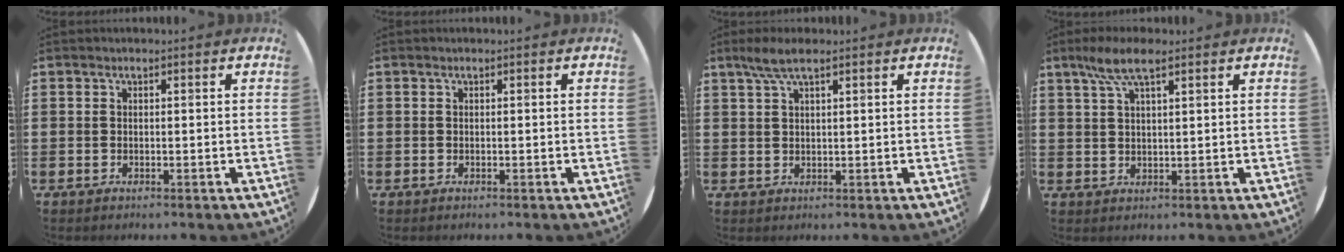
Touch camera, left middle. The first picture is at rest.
{"total": 0.0}
{"total": 3.5, "force": [2.4, 0.6, 2.5], "torque": [-0.054, 0.005, 0.042]}
{"total": 5.6, "force": [3.5, 1.4, 4.1], "torque": [-0.089, 0.008, 0.062]}